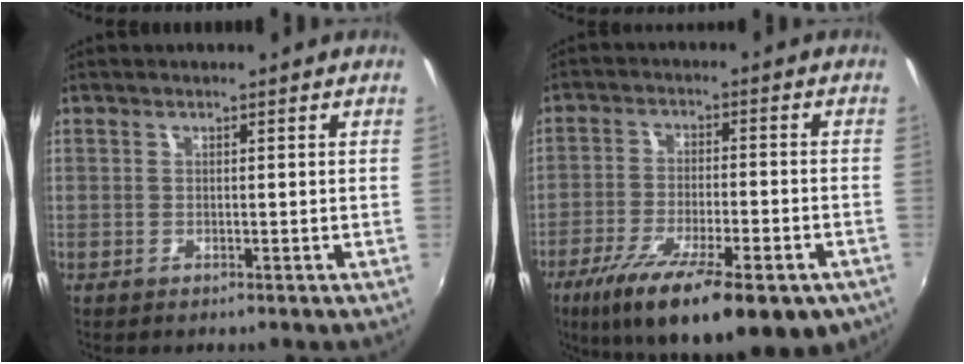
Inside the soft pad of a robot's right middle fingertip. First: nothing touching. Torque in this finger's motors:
{"motor_torque": [1.23, -0.91, 0.32, 0.21]}